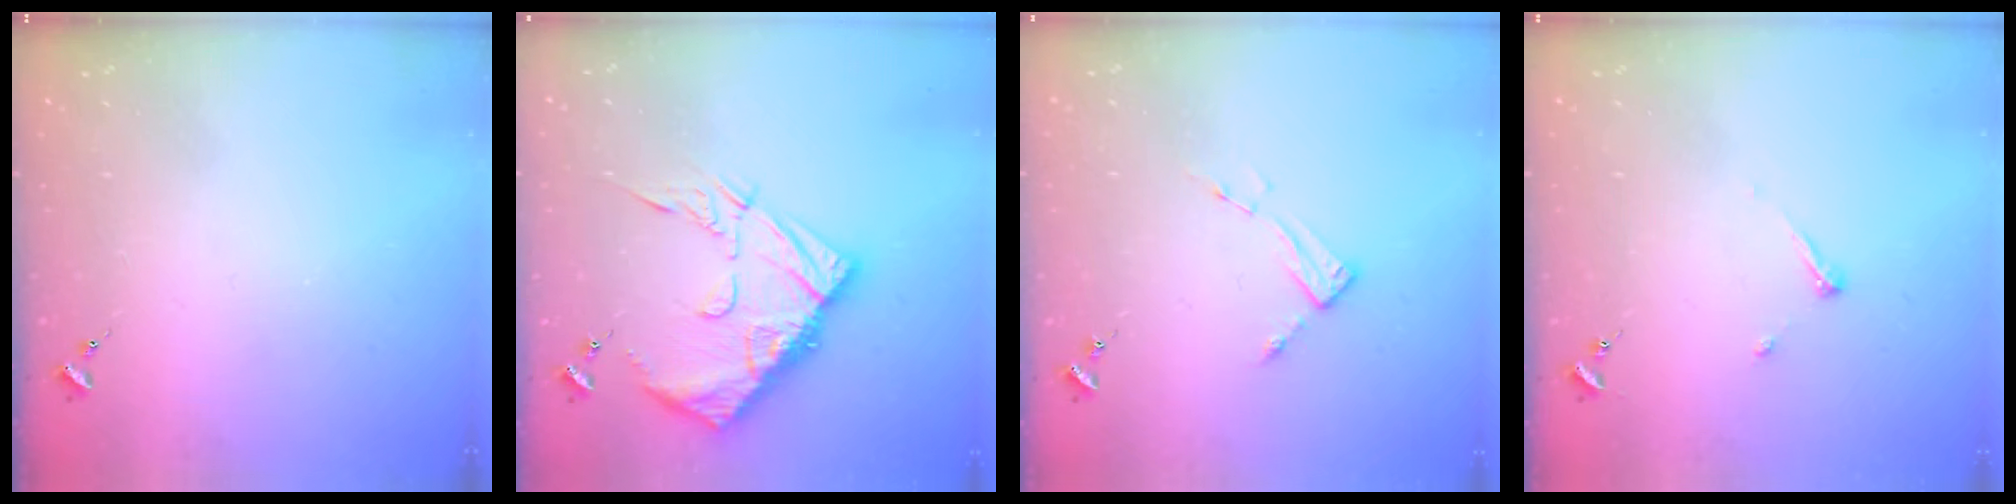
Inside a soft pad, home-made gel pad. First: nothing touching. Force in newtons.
{"total": 16.8, "press": 16.7, "slide": 1.7}
{"total": 4.4, "press": 4.4, "slide": 0.2}
{"total": 4.5, "press": 4.5, "slide": 0.4}